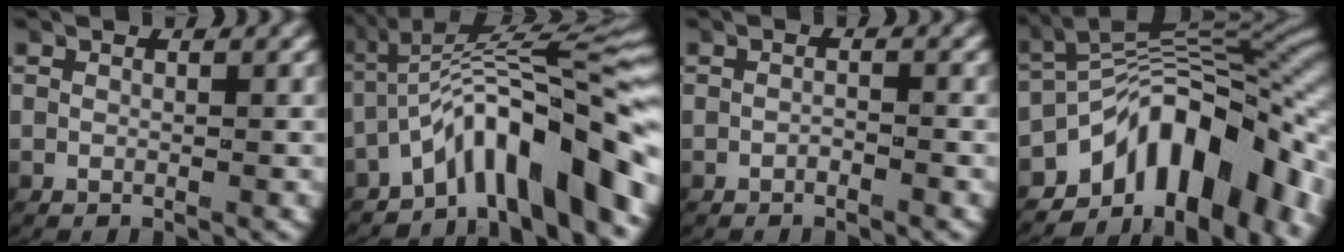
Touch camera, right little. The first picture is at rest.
{"total": 9.5, "force": [-1.9, 4.2, 8.3], "torque": [-0.138, -0.002, -0.024]}
{"total": 0.8, "force": [-0.7, 0.0, 0.2], "torque": [-0.009, 0.000, -0.014]}
{"total": 14.0, "force": [-4.0, 7.9, 10.9], "torque": [-0.165, -0.002, -0.057]}